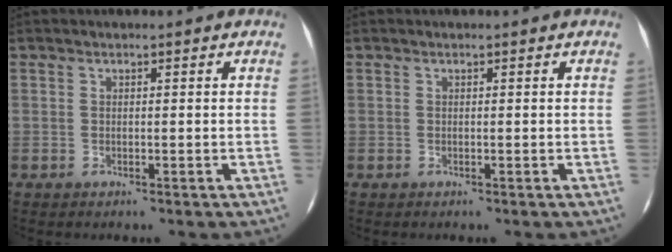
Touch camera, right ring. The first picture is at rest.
{"total": 0.0}